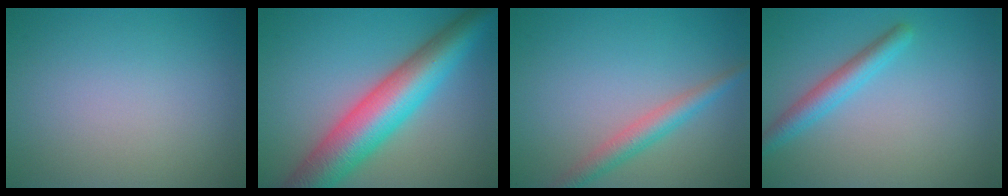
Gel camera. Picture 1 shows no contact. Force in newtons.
{"total": 10.1, "press": 10.1, "slide": 0.2}
{"total": 2.9, "press": 2.9, "slide": 0.1}
{"total": 2.8, "press": 2.8, "slide": 0.2}